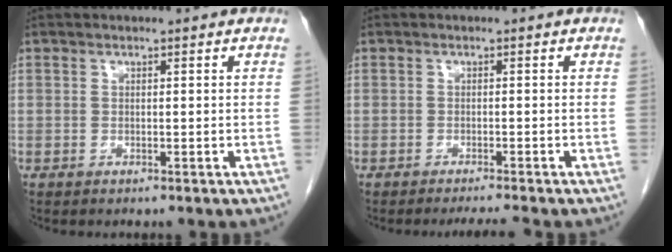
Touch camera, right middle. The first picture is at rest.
{"total": 2.8, "force": [-2.6, -0.8, 1.0], "torque": [-0.012, -0.009, -0.040]}